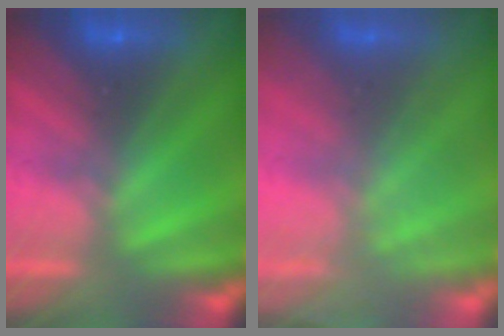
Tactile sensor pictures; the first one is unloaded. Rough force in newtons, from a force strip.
{"total": 1.7}